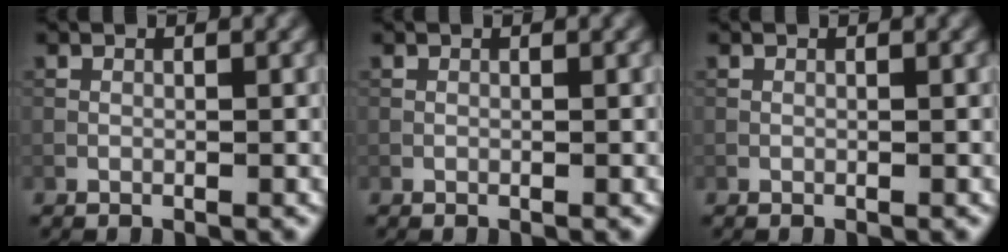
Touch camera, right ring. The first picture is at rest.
{"total": 0.0}
{"total": 0.0}